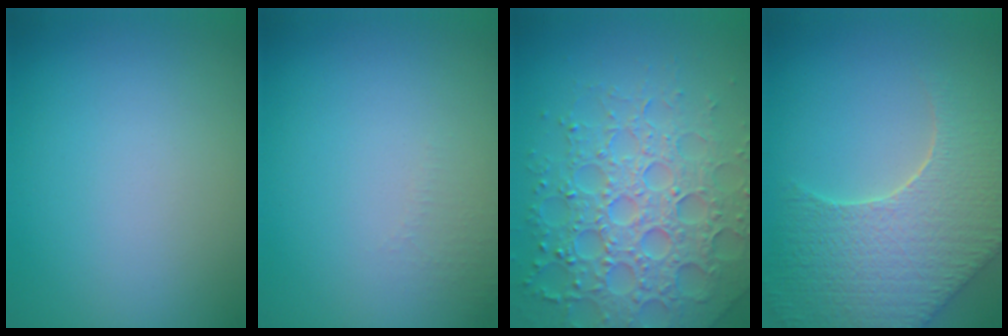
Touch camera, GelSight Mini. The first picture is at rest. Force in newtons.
{"total": 1.0, "press": 0.9, "slide": 0.3}
{"total": 7.2, "press": 7.0, "slide": 1.7}
{"total": 9.0, "press": 6.4, "slide": 6.4}